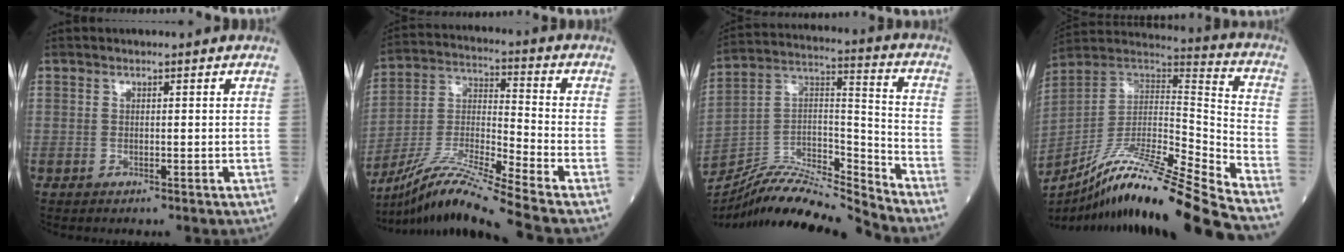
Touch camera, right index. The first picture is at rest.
{"total": 15.4, "force": [-12.8, -2.3, 8.2], "torque": [-0.163, -0.012, -0.238]}
{"total": 16.3, "force": [-15.7, -0.1, 4.3], "torque": [-0.061, 0.048, -0.284]}
{"total": 24.6, "force": [-20.1, -1.6, 14.1], "torque": [-0.231, -0.023, -0.349]}